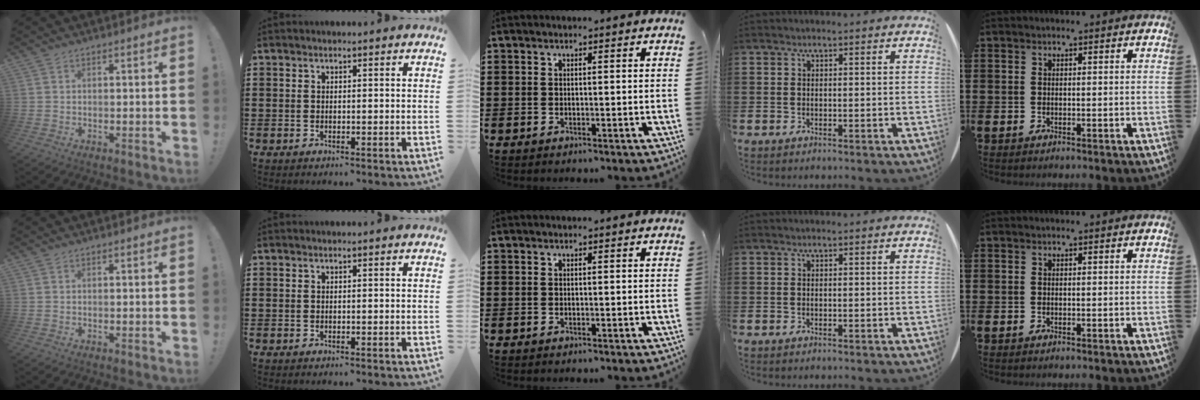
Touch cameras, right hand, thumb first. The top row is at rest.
{}